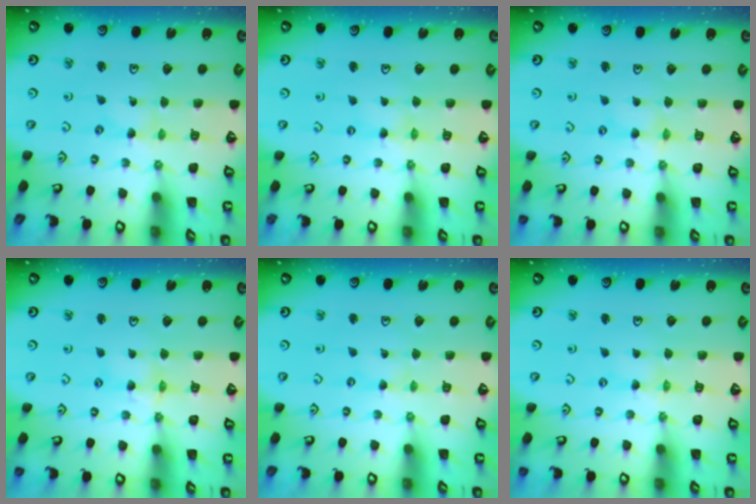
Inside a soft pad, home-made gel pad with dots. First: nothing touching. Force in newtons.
{"total": 0.0}
{"total": 1.5, "press": 1.5, "slide": 0.2}
{"total": 2.4, "press": 2.4, "slide": 0.3}
{"total": 0.0}
{"total": 0.0}